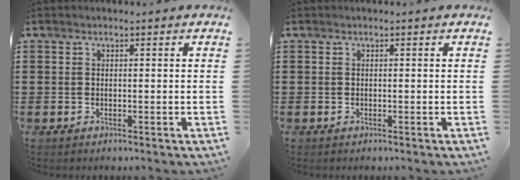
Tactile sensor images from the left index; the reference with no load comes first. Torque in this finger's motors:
{"motor_torque": [-0.02, 0.00, 0.00, -0.01]}